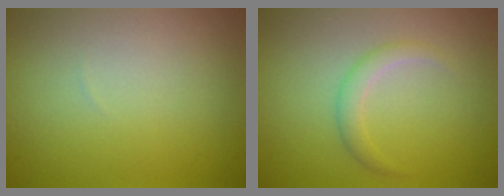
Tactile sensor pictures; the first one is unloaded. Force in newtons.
{"total": 1.4, "press": 1.4, "slide": 0.1}